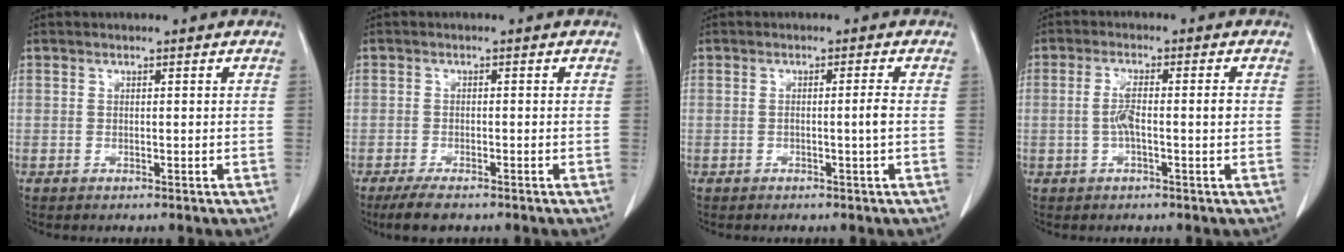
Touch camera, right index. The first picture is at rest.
{"total": 3.5, "force": [-2.6, 1.1, 2.0], "torque": [-0.044, -0.007, -0.043]}
{"total": 1.8, "force": [-0.4, -0.5, 1.7], "torque": [-0.028, -0.002, -0.007]}
{"total": 4.5, "force": [-0.4, 0.5, 4.4], "torque": [-0.088, 0.006, -0.007]}